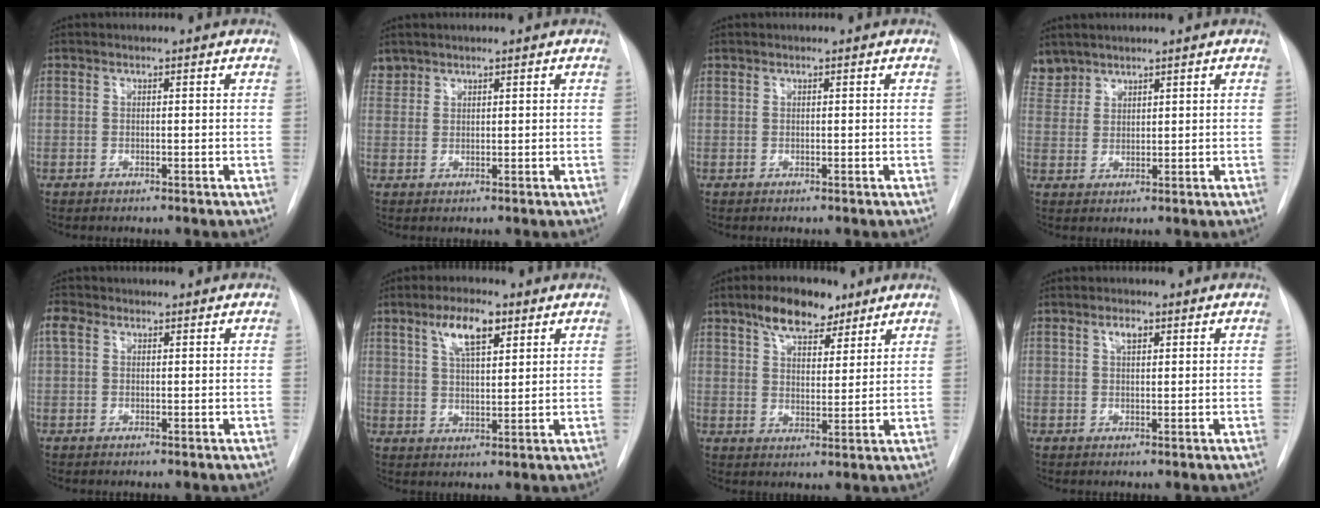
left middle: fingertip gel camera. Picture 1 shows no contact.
{"total": 1.9, "force": [1.7, 0.8, -0.3], "torque": [0.009, 0.010, 0.031]}
{"total": 0.0}
{"total": 4.5, "force": [4.0, 1.9, -0.1], "torque": [0.003, 0.012, 0.089]}
{"total": 2.2, "force": [0.8, 1.6, 1.3], "torque": [-0.039, 0.021, 0.017]}
{"total": 7.1, "force": [3.8, 2.1, 5.6], "torque": [-0.105, 0.009, 0.066]}
{"total": 8.7, "force": [6.0, 3.8, 5.0], "torque": [-0.085, 0.013, 0.103]}
{"total": 1.8, "force": [0.8, 0.8, 1.4], "torque": [-0.024, 0.002, 0.012]}